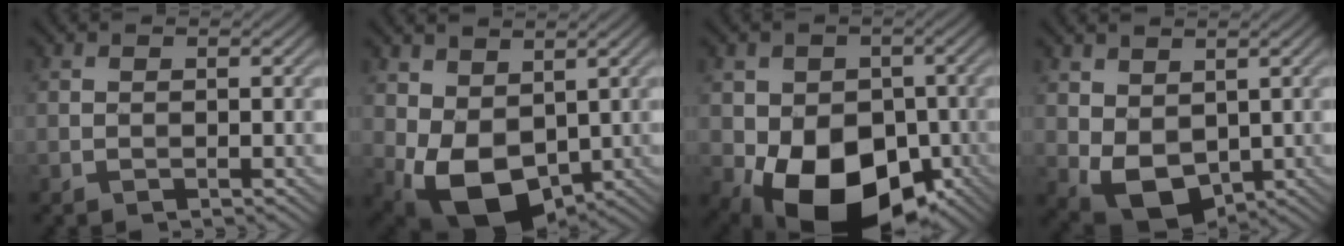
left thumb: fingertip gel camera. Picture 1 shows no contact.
{"total": 9.9, "force": [-0.1, 6.8, 7.3], "torque": [-0.170, -0.027, 0.005]}
{"total": 14.2, "force": [-4.7, 10.2, 8.7], "torque": [-0.125, -0.028, -0.090]}
{"total": 6.8, "force": [0.4, 4.7, 4.9], "torque": [-0.126, -0.019, 0.011]}